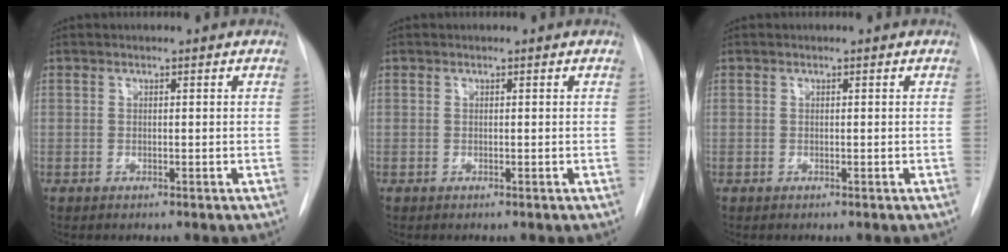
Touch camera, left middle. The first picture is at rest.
{"total": 0.0}
{"total": 0.0}